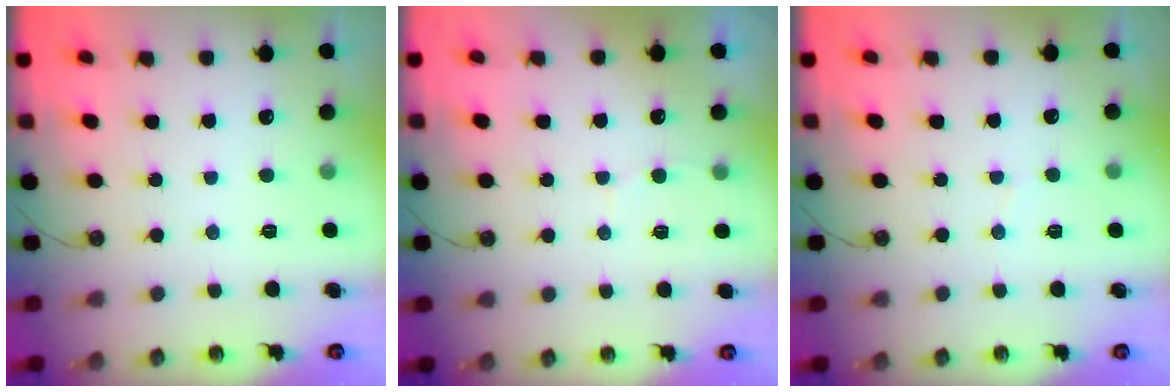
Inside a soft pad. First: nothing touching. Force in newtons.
{"total": 4.6, "press": 4.6, "slide": 0.4}
{"total": 2.3, "press": 2.3, "slide": 0.2}